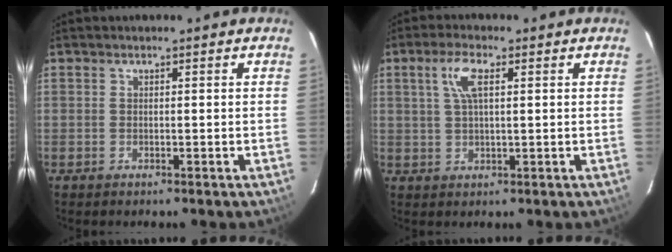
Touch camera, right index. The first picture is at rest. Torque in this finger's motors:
{"motor_torque": [0.21, -0.08, 0.14, 0.09]}